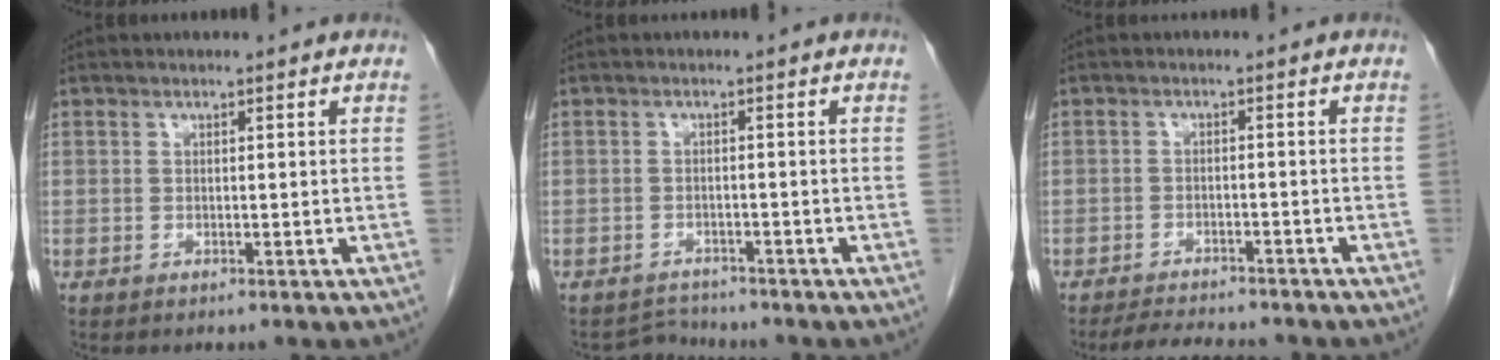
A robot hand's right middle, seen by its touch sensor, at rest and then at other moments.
{"total": 2.4, "force": [-2.1, 0.2, -1.0], "torque": [0.019, -0.008, -0.034]}
{"total": 6.8, "force": [-6.2, 1.2, 2.4], "torque": [-0.035, -0.010, -0.092]}